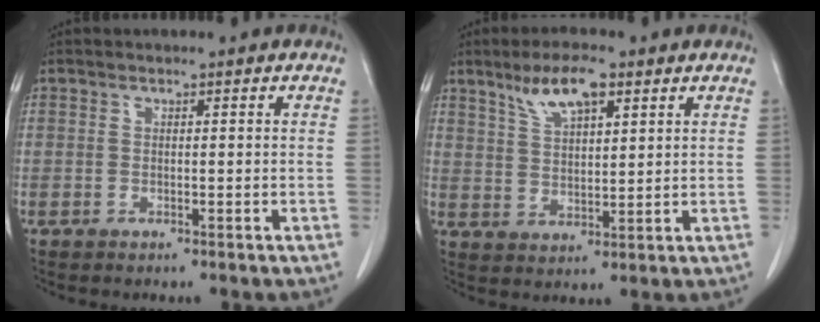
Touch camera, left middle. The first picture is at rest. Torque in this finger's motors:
{"motor_torque": [0.89, -0.68, 0.11, 0.08]}